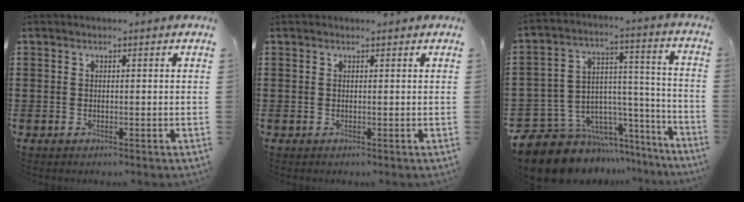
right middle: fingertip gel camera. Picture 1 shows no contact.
{"total": 0.0}
{"total": 10.3, "force": [-8.6, 5.3, 2.1], "torque": [-0.065, 0.007, -0.162]}